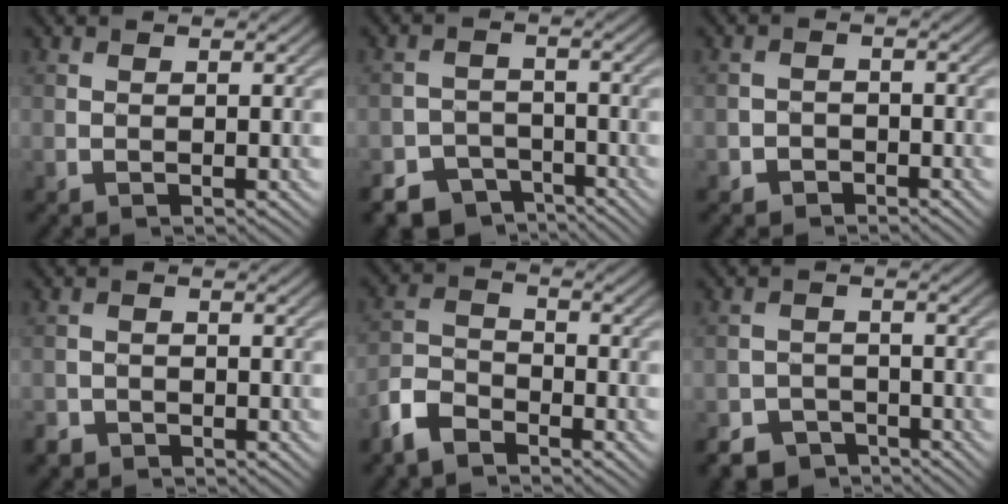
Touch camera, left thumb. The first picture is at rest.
{"total": 7.2, "force": [-5.7, 4.1, 1.7], "torque": [-0.025, -0.012, -0.091]}
{"total": 2.0, "force": [-1.4, 1.3, 0.3], "torque": [0.003, 0.004, -0.031]}
{"total": 2.1, "force": [-1.8, 1.1, 0.3], "torque": [-0.006, -0.003, -0.041]}
{"total": 5.6, "force": [-4.2, 2.5, 2.6], "torque": [-0.058, -0.003, -0.099]}
{"total": 5.2, "force": [-4.2, 2.8, 1.2], "torque": [-0.021, -0.006, -0.077]}